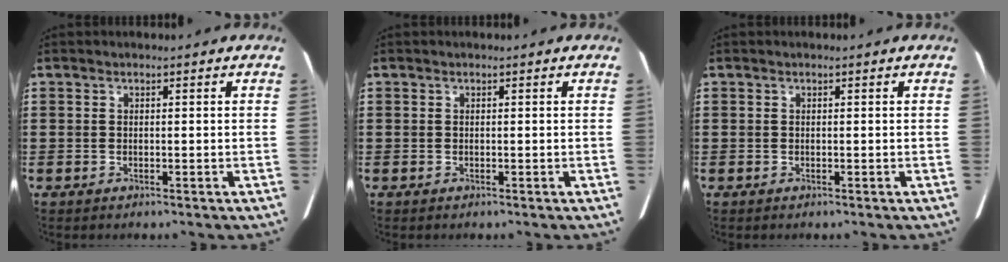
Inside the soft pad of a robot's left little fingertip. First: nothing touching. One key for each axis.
{"total": 0.0}
{"total": 0.0}